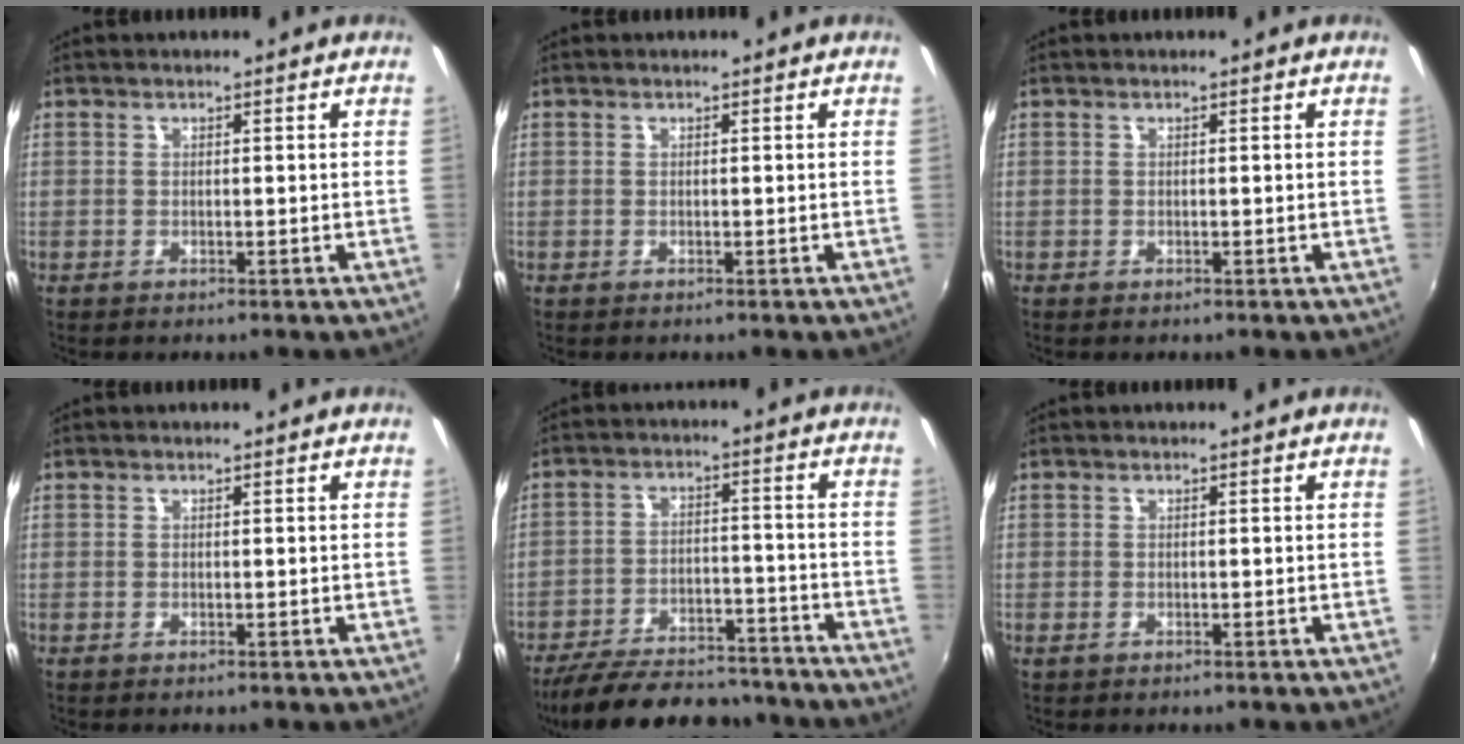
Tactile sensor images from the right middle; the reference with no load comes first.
{"total": 0.0}
{"total": 0.0}
{"total": 0.0}
{"total": 21.0, "force": [-18.0, 6.6, 8.6], "torque": [-0.176, -0.001, -0.248]}
{"total": 0.9, "force": [-0.3, 0.6, 0.6], "torque": [-0.012, -0.003, -0.004]}